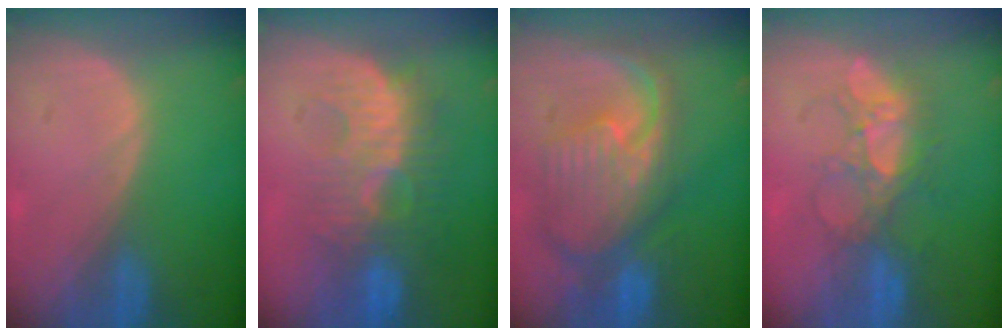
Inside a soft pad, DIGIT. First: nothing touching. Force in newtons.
{"total": 9.2, "press": 9.0, "slide": 1.9}
{"total": 11.6, "press": 10.1, "slide": 5.8}
{"total": 6.4, "press": 6.2, "slide": 1.5}